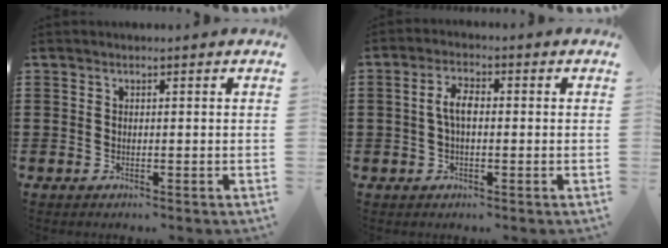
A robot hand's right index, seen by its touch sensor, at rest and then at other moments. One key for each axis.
{"total": 4.0, "fx": -0.1, "fy": 1.8, "fz": 3.6, "tx": -0.083, "ty": 0.001, "tz": -0.008}